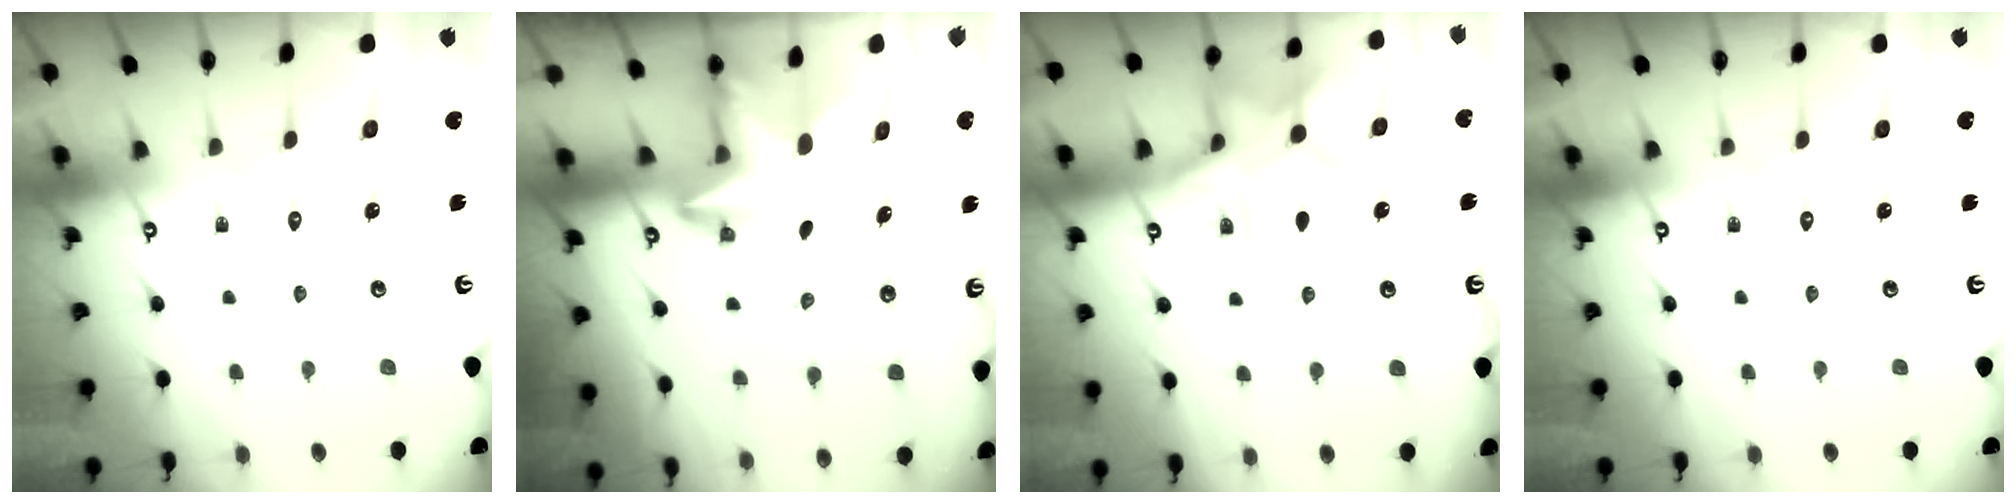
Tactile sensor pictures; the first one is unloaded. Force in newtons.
{"total": 2.8, "press": 2.8, "slide": 0.1}
{"total": 11.3, "press": 11.2, "slide": 0.7}
{"total": 0.0}